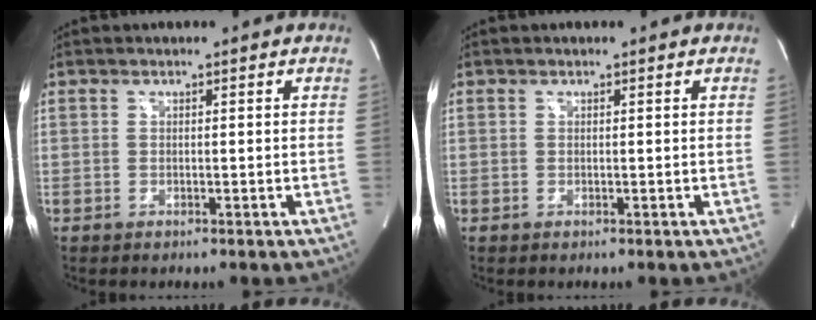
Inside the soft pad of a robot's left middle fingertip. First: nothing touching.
{"total": 0.0}